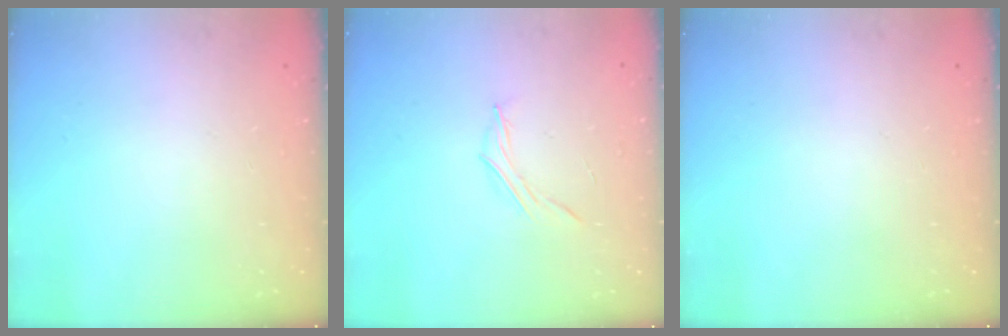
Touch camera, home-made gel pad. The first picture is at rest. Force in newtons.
{"total": 3.5, "press": 3.3, "slide": 1.0}
{"total": 0.0}